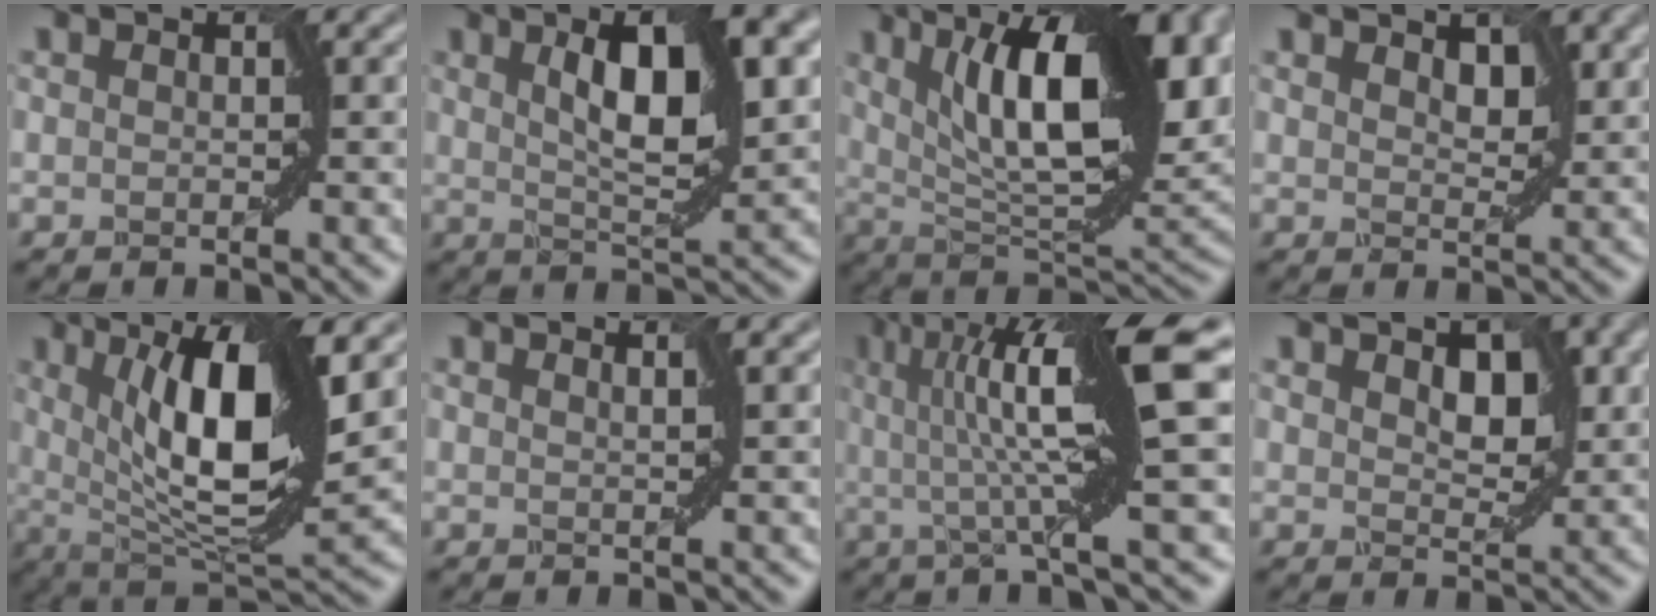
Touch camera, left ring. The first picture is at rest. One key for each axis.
{"total": 8.8, "fx": 2.7, "fy": 2.6, "fz": 8.0, "tx": -0.122, "ty": 0.006, "tz": 0.045}
{"total": 16.8, "fx": 5.9, "fy": 6.0, "fz": 14.5, "tx": -0.220, "ty": 0.019, "tz": 0.095}
{"total": 2.6, "fx": 1.6, "fy": 1.2, "fz": 1.6, "tx": -0.032, "ty": -0.003, "tz": 0.029}
{"total": 11.4, "fx": 3.0, "fy": 3.4, "fz": 10.5, "tx": -0.156, "ty": -0.005, "tz": 0.054}
{"total": 1.5, "fx": 1.0, "fy": 0.4, "fz": 1.1, "tx": -0.004, "ty": -0.001, "tz": 0.008}
{"total": 12.4, "fx": 2.9, "fy": 2.1, "fz": 11.8, "tx": -0.170, "ty": 0.016, "tz": 0.047}
{"total": 4.0, "fx": 1.5, "fy": 2.2, "fz": 3.1, "tx": -0.053, "ty": -0.002, "tz": 0.030}